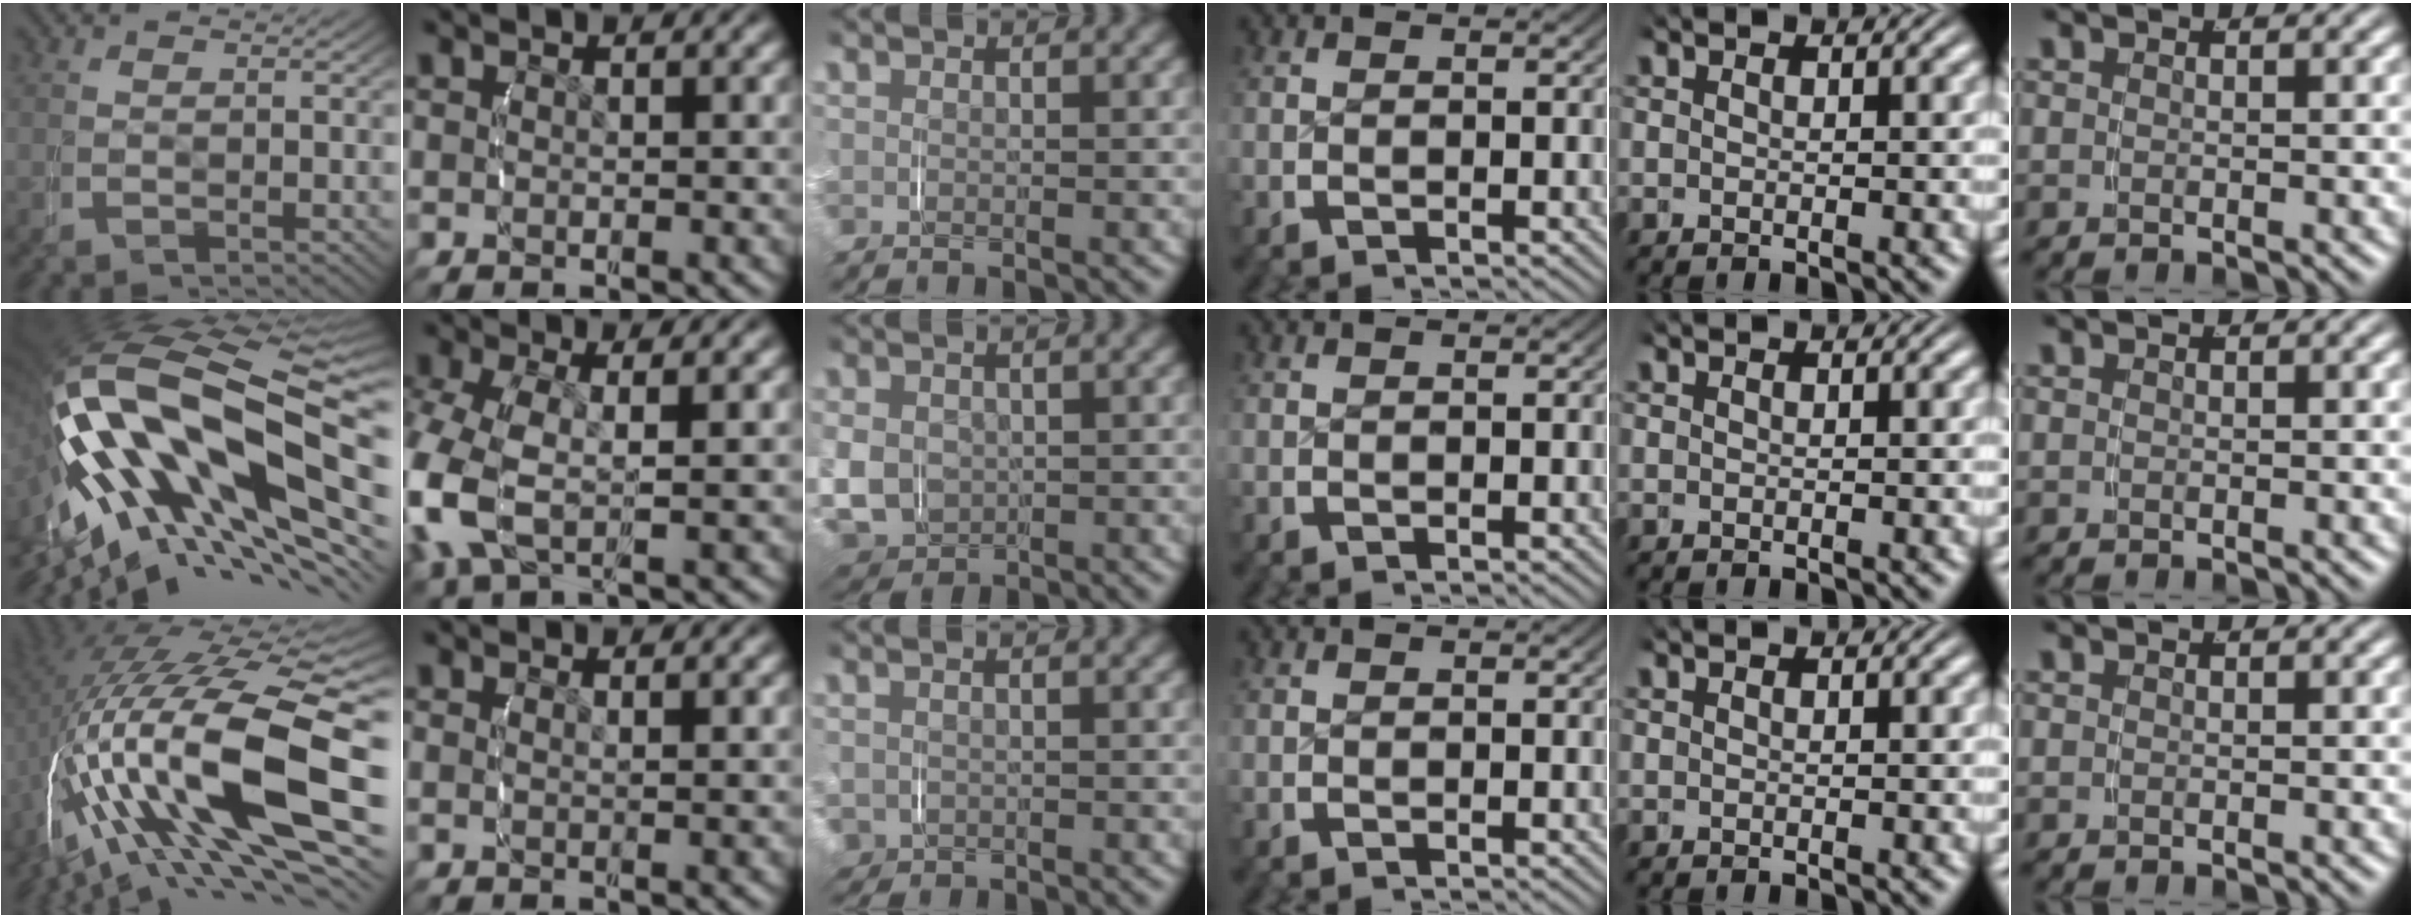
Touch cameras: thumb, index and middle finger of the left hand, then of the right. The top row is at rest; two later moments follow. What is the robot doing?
{"motion": "grasp_and_lifting", "object": "router"}